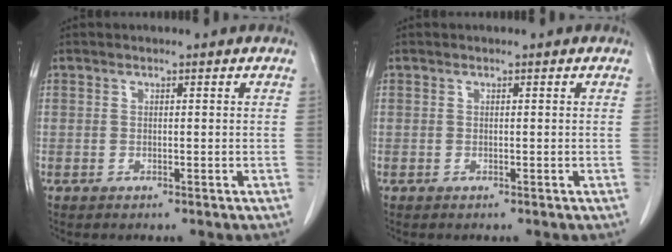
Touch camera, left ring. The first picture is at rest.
{"total": 0.0}